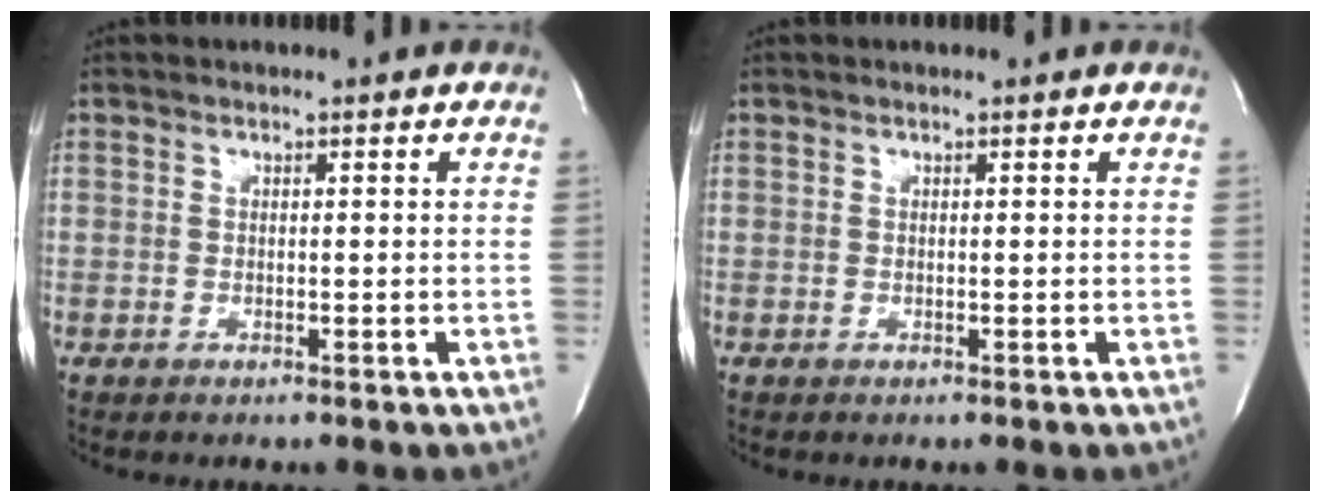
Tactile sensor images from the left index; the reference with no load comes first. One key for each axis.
{"total": 0.0}